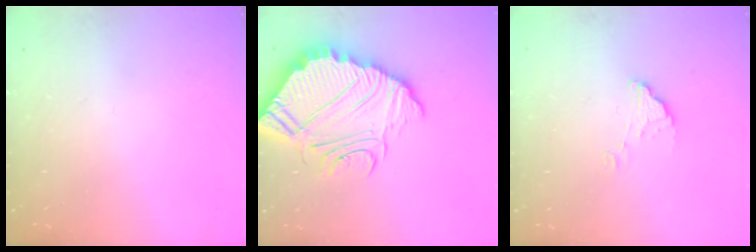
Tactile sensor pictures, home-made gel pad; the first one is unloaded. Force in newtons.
{"total": 15.5, "press": 15.4, "slide": 1.1}
{"total": 1.6, "press": 1.6, "slide": 0.1}